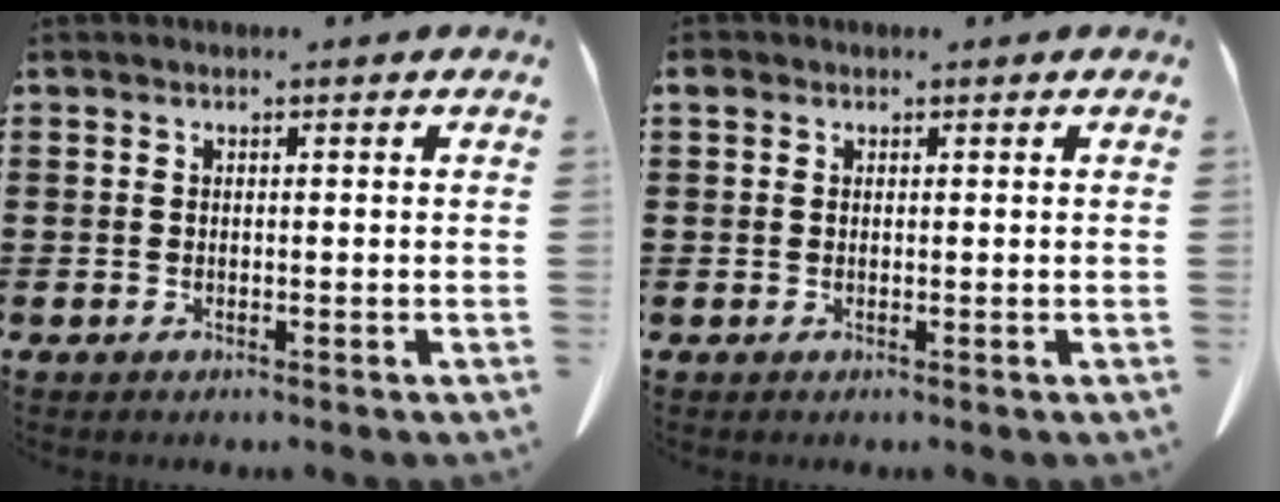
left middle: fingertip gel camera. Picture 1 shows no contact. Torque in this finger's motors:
{"motor_torque": [0.43, 0.04, 0.01, 0.00]}